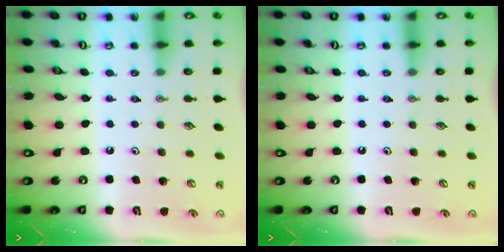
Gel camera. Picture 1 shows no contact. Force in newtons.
{"total": 0.0}